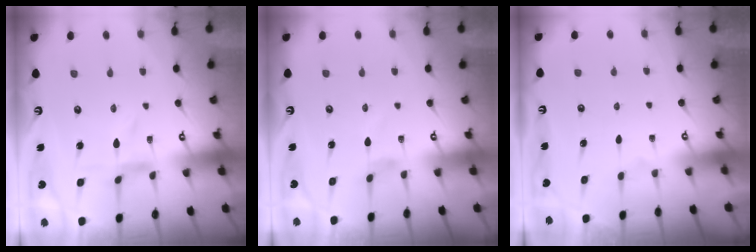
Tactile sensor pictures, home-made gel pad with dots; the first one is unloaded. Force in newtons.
{"total": 0.9, "press": 0.8, "slide": 0.2}
{"total": 1.6, "press": 1.6, "slide": 0.2}